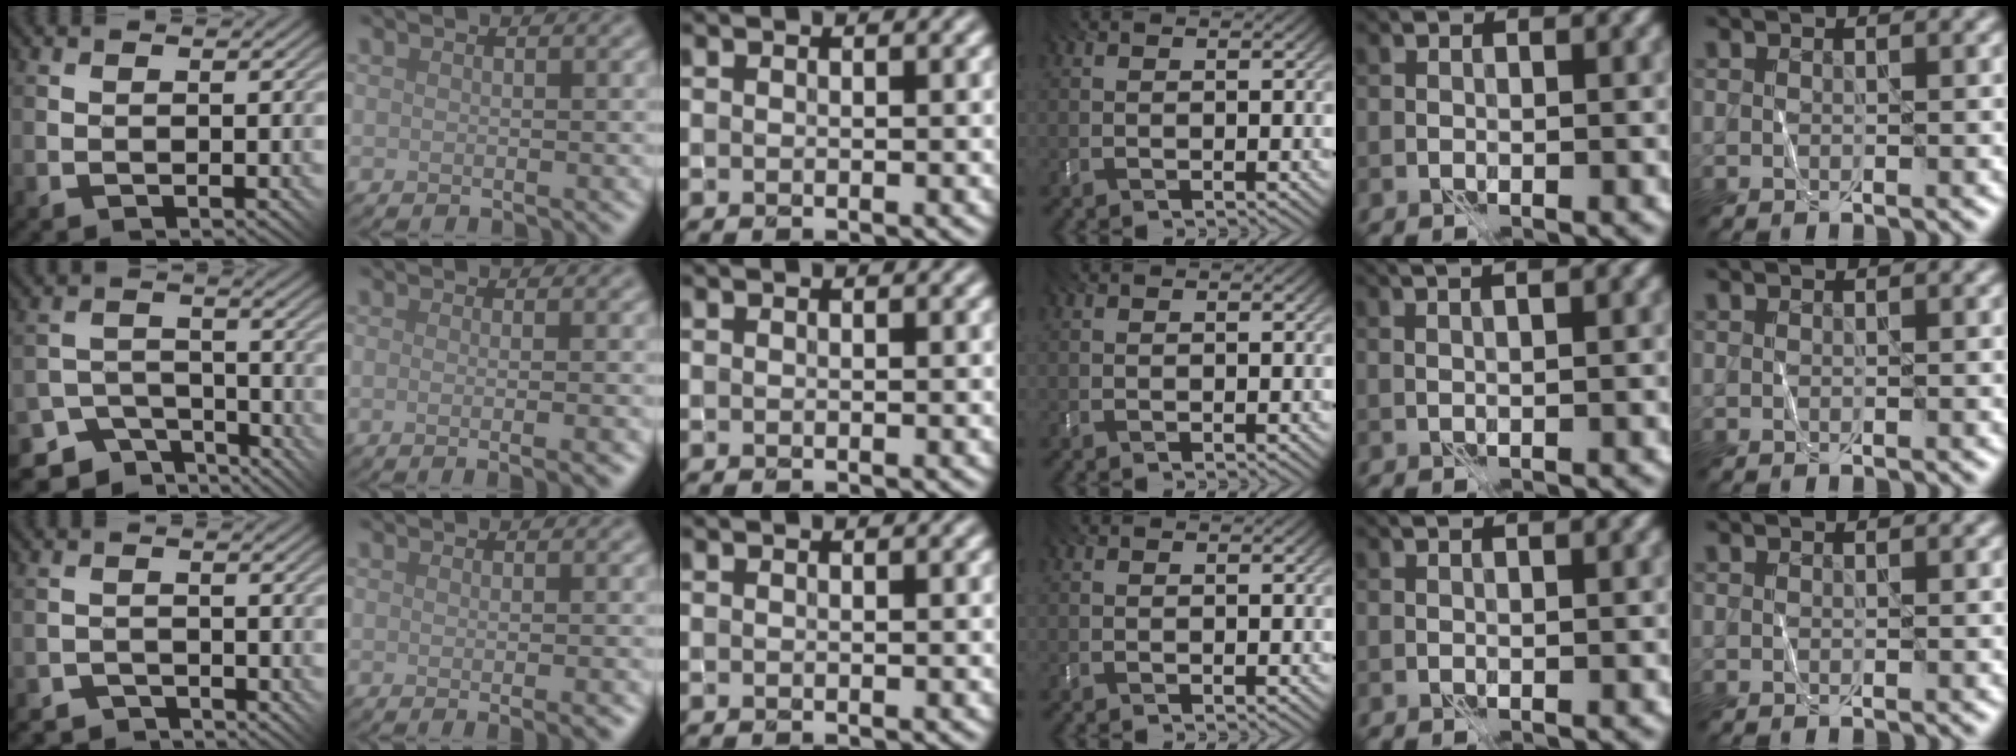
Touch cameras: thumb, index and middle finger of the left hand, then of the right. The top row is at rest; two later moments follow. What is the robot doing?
{"motion": "fold", "object": "shorts"}